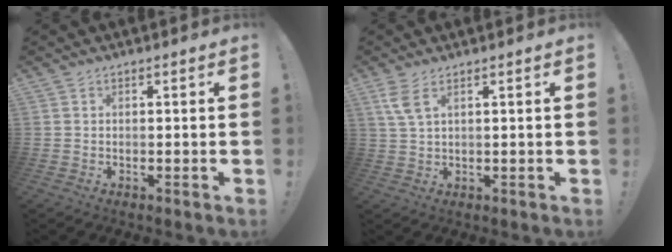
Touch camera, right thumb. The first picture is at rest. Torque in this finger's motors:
{"motor_torque": [-0.50, 0.71, 0.55, 0.35, 0.00]}